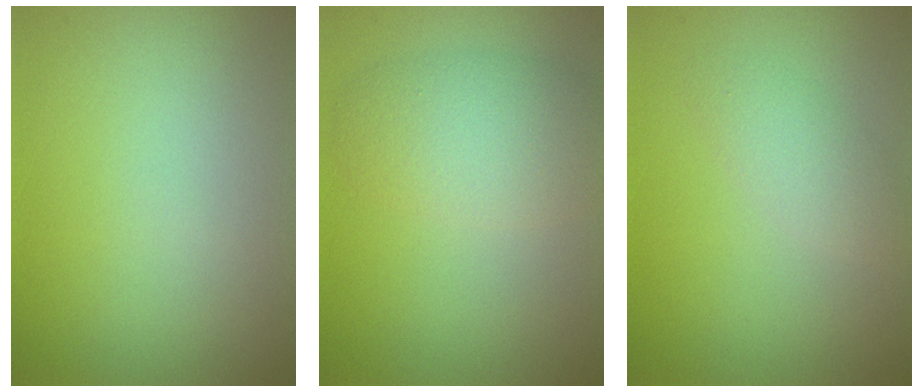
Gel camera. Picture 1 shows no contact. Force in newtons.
{"total": 4.5, "press": 4.5, "slide": 0.2}
{"total": 1.9, "press": 1.9, "slide": 0.1}